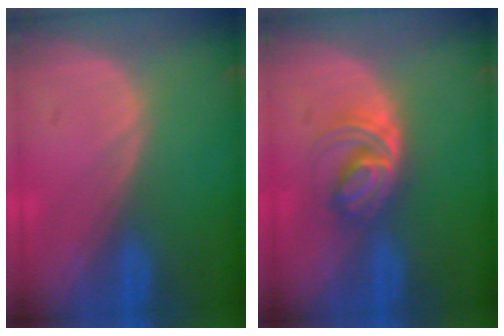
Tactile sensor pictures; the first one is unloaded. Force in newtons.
{"total": 6.0, "press": 5.2, "slide": 3.1}